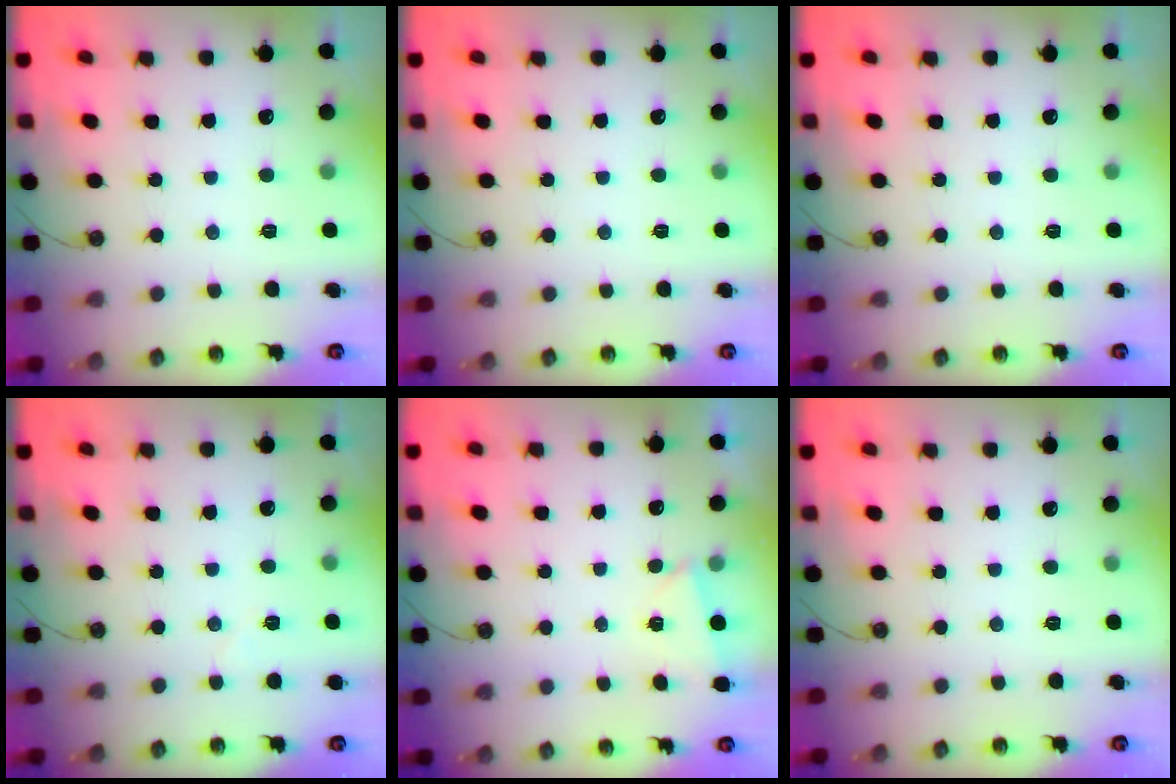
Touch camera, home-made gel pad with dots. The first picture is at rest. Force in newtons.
{"total": 0.0}
{"total": 0.0}
{"total": 3.8, "press": 3.4, "slide": 1.7}
{"total": 2.8, "press": 1.9, "slide": 2.0}
{"total": 0.0}